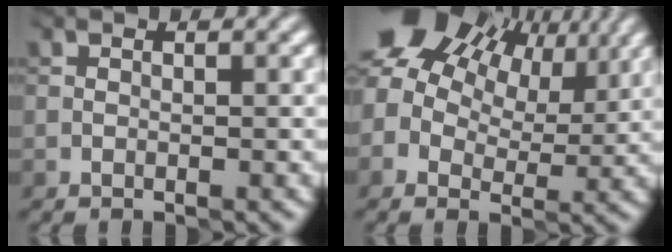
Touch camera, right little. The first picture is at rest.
{"total": 11.7, "force": [6.3, 6.8, 7.2], "torque": [-0.136, 0.029, 0.107]}